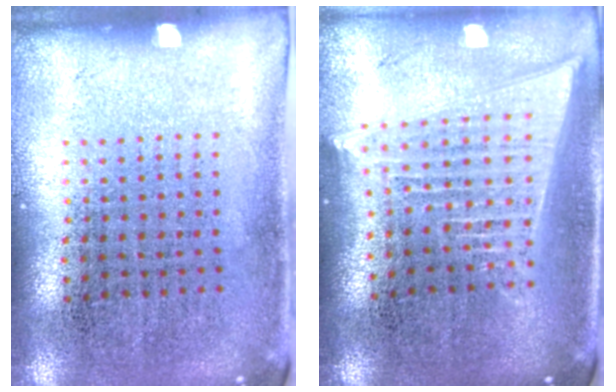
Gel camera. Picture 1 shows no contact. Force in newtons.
{"total": 2.1, "press": 1.8, "slide": 1.1}